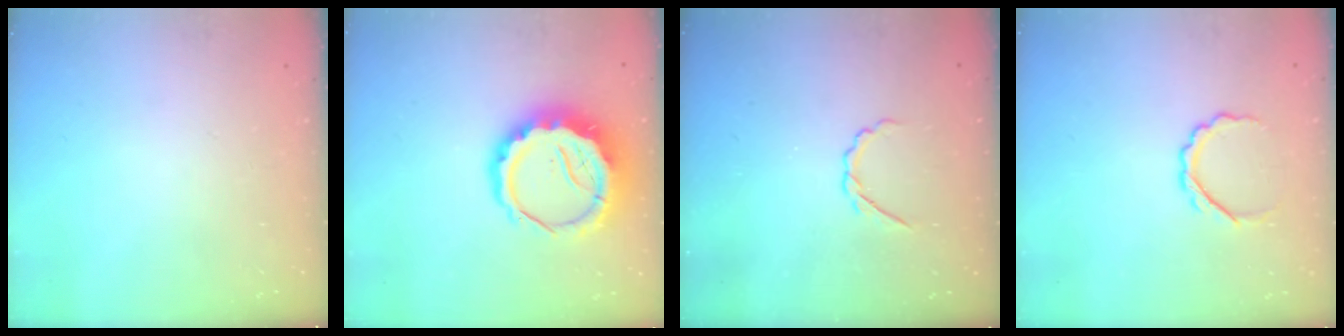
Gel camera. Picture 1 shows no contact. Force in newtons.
{"total": 11.9, "press": 11.6, "slide": 2.4}
{"total": 2.4, "press": 2.3, "slide": 0.7}
{"total": 4.9, "press": 4.9, "slide": 0.4}